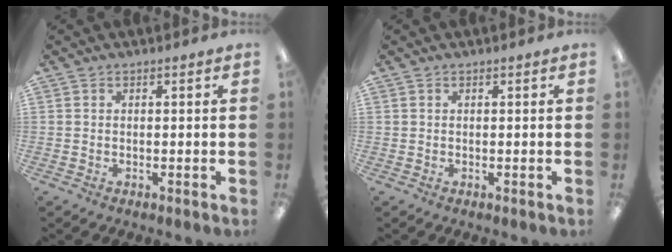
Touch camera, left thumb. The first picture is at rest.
{"total": 0.0}